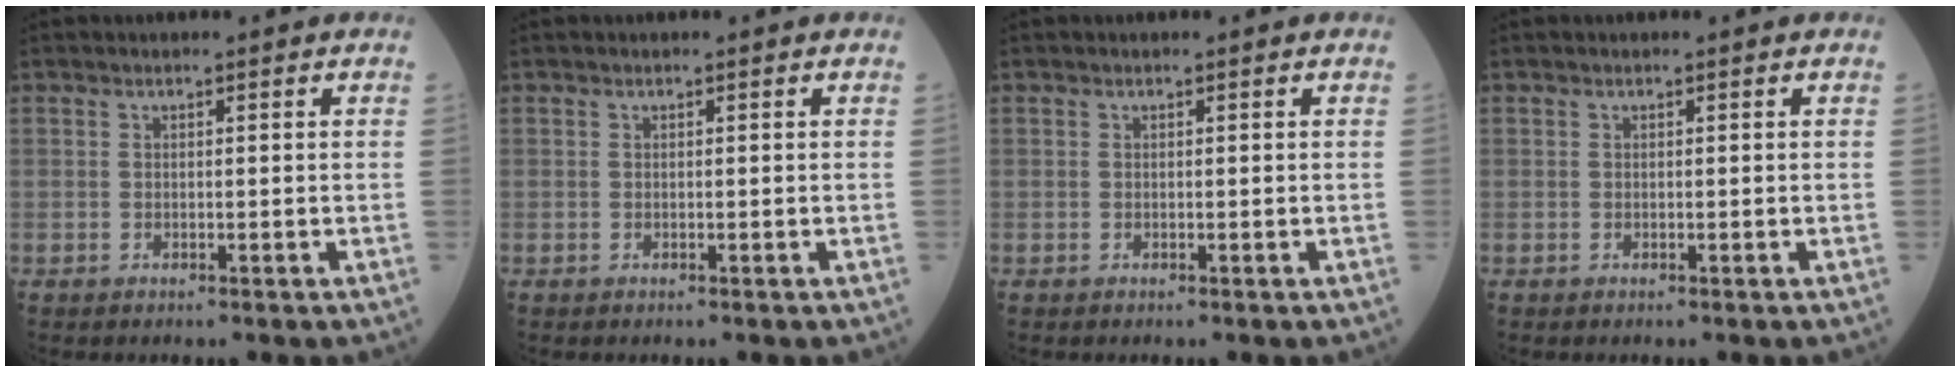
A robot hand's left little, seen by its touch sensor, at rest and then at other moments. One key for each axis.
{"total": 0.0}
{"total": 0.0}
{"total": 0.0}